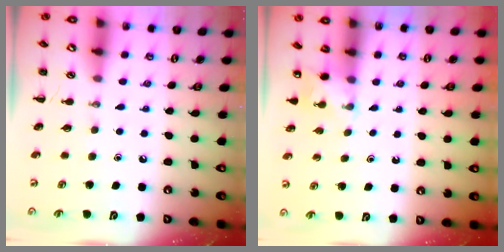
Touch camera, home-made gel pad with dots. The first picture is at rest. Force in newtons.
{"total": 2.0, "press": 1.9, "slide": 0.6}